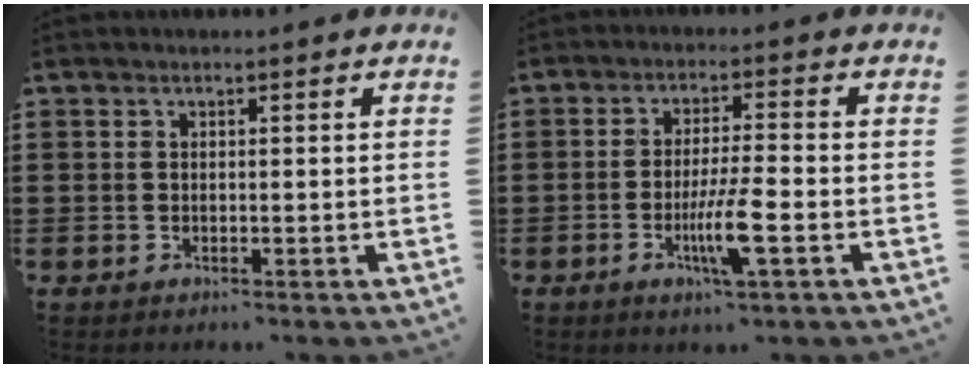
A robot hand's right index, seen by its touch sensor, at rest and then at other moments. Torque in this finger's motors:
{"motor_torque": [2.14, 0.00, 0.25, 0.13]}